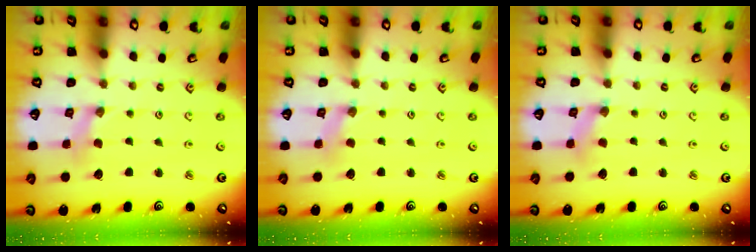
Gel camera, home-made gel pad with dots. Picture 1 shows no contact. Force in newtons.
{"total": 0.0}
{"total": 0.8, "press": 0.7, "slide": 0.3}